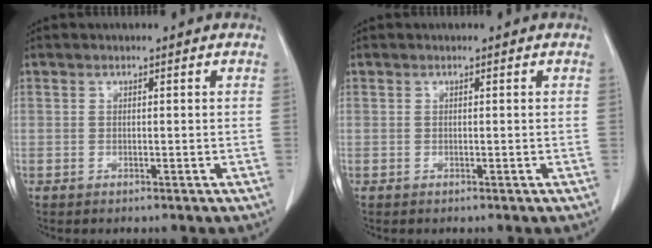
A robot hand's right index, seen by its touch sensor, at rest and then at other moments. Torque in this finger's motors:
{"motor_torque": [0.00, 0.00, 0.00, 0.00]}